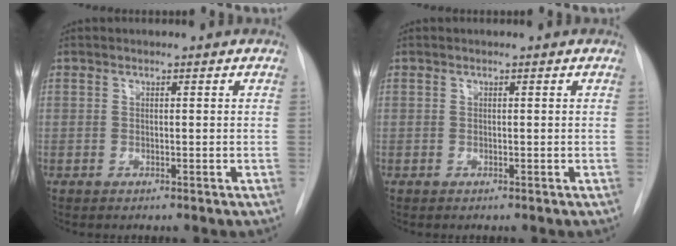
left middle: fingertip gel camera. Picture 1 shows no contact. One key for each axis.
{"total": 0.0}